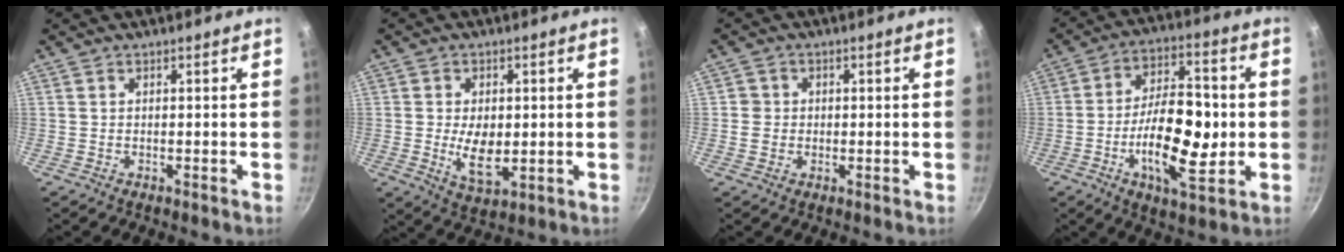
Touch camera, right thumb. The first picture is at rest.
{"total": 7.7, "force": [-0.3, 4.5, 6.3], "torque": [-0.098, -0.012, 0.003]}
{"total": 2.6, "force": [-0.2, 2.6, 0.4], "torque": [0.005, 0.007, -0.006]}
{"total": 17.0, "force": [-2.6, 7.8, 15.0], "torque": [-0.224, 0.018, -0.047]}